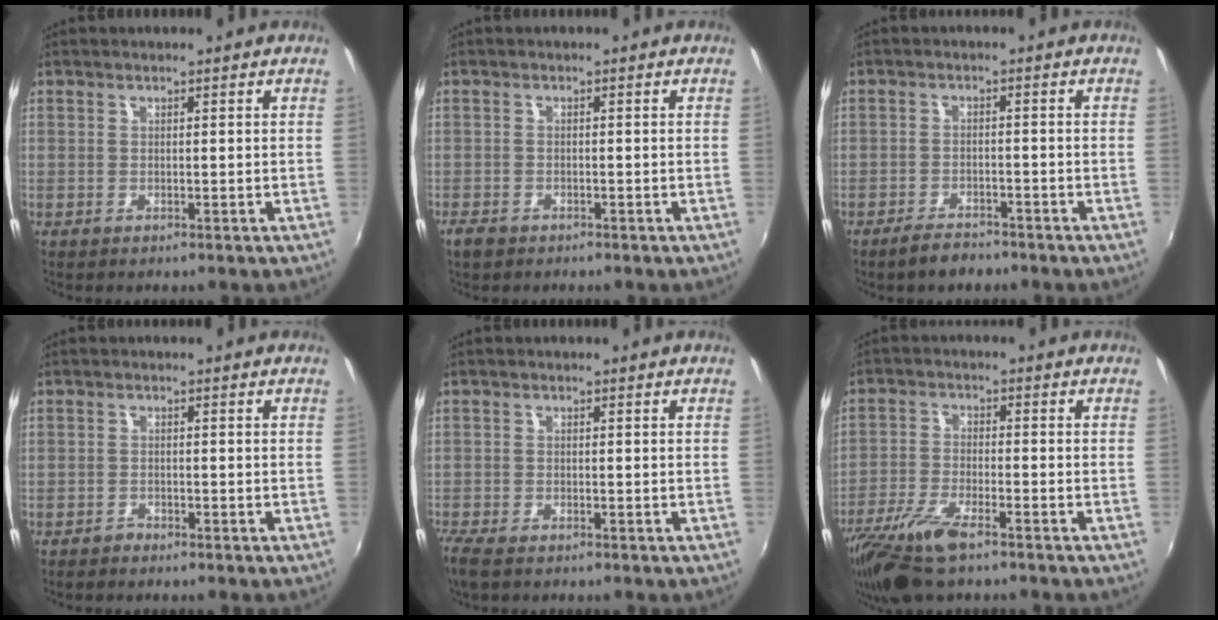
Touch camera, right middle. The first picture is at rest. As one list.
[{"total": 2.3, "force": [-1.8, 1.2, 0.8], "torque": [-0.024, -0.004, -0.035]}, {"total": 4.1, "force": [-3.5, 1.5, 1.6], "torque": [-0.044, 0.000, -0.059]}, {"total": 1.4, "force": [-1.3, 0.3, -0.1], "torque": [-0.004, -0.001, -0.026]}, {"total": 4.2, "force": [-3.4, 1.1, 2.1], "torque": [-0.057, -0.020, -0.070]}, {"total": 11.2, "force": [-8.2, 2.7, 7.1], "torque": [-0.163, -0.036, -0.160]}]